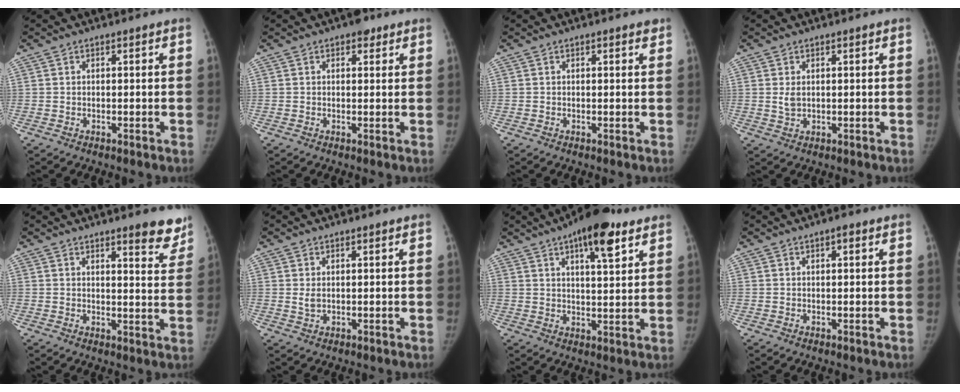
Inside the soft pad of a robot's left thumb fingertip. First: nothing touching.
{"total": 2.7, "force": [1.7, 1.5, 1.5], "torque": [-0.005, -0.004, 0.019]}
{"total": 0.9, "force": [0.7, 0.3, 0.6], "torque": [-0.005, -0.002, 0.008]}
{"total": 2.0, "force": [0.5, 1.2, 1.5], "torque": [-0.024, -0.006, 0.014]}
{"total": 7.4, "force": [5.7, 1.8, 4.3], "torque": [-0.023, -0.037, 0.065]}
{"total": 1.5, "force": [0.4, 0.8, 1.2], "torque": [-0.021, -0.004, 0.012]}
{"total": 12.0, "force": [6.9, 4.0, 8.9], "torque": [-0.109, -0.025, 0.097]}
{"total": 1.4, "force": [0.7, 0.5, 1.1], "torque": [-0.015, 0.001, 0.007]}